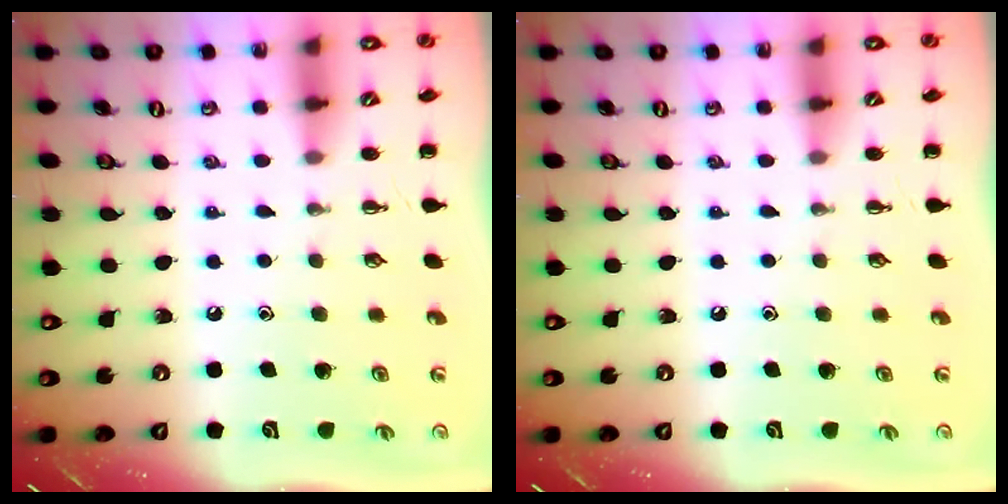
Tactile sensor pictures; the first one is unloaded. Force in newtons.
{"total": 0.0}